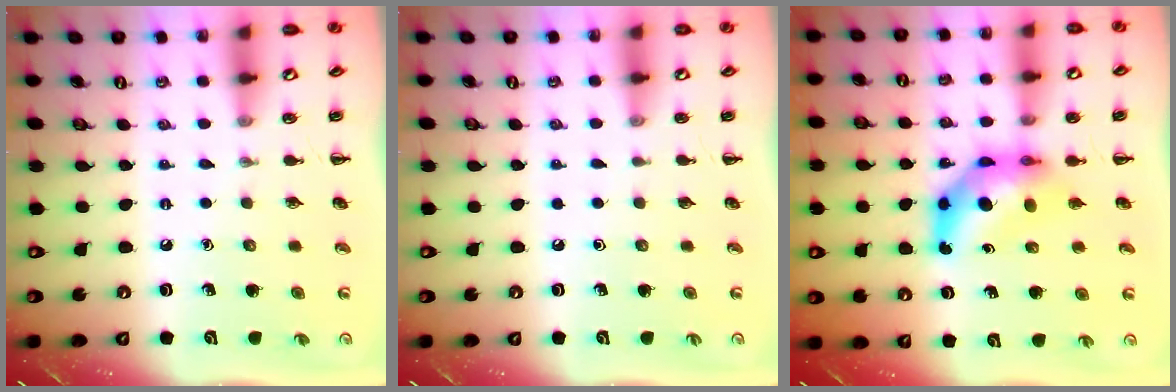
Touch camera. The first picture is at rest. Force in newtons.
{"total": 0.0}
{"total": 7.6, "press": 7.2, "slide": 2.3}